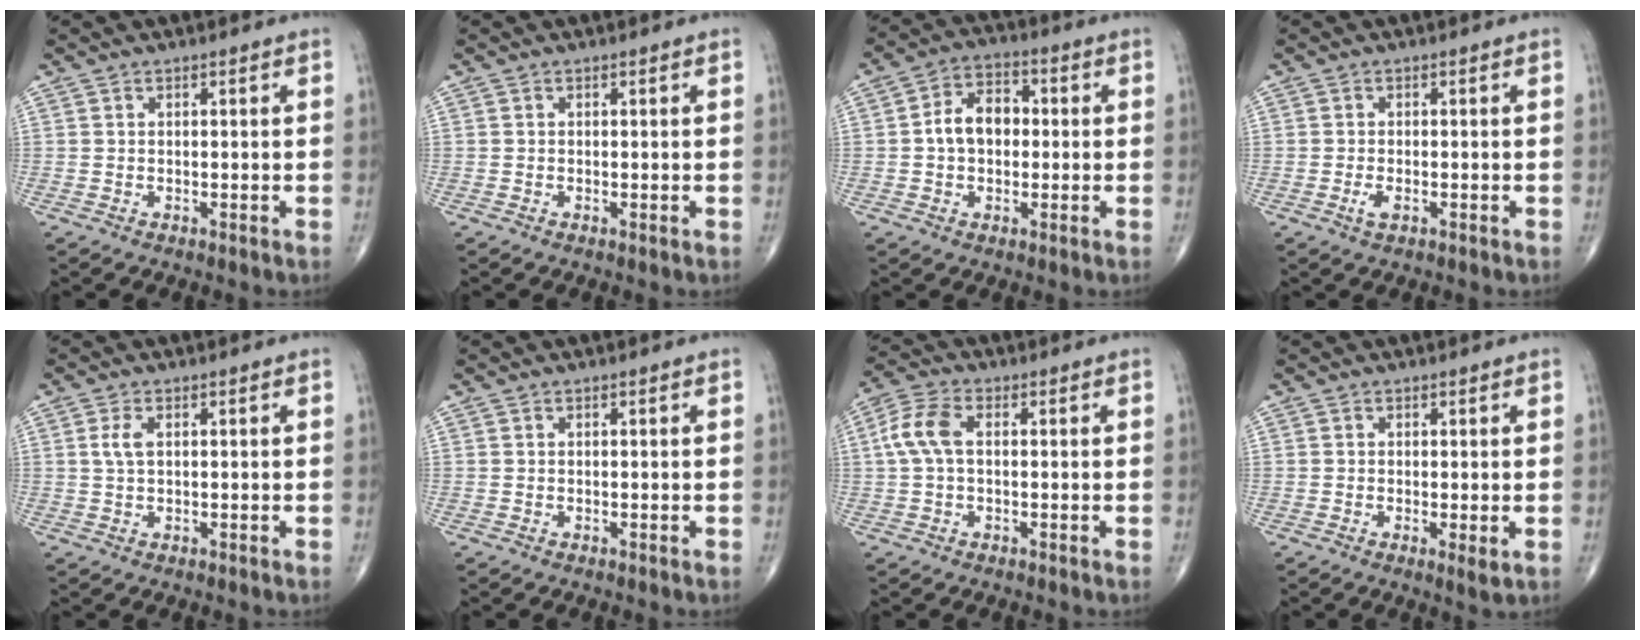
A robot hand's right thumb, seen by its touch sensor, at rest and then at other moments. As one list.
[{"total": 0.0}, {"total": 7.9, "force": [0.1, 5.5, 5.7], "torque": [-0.081, 0.024, -0.006]}, {"total": 1.8, "force": [-0.7, 0.8, 1.5], "torque": [-0.031, -0.001, -0.012]}, {"total": 2.4, "force": [0.6, 1.1, 2.1], "torque": [-0.051, 0.005, 0.013]}, {"total": 0.0}, {"total": 6.4, "force": [0.7, 3.6, 5.2], "torque": [-0.124, 0.020, 0.009]}, {"total": 2.1, "force": [-0.3, 0.4, 2.1], "torque": [-0.040, -0.010, -0.007]}]